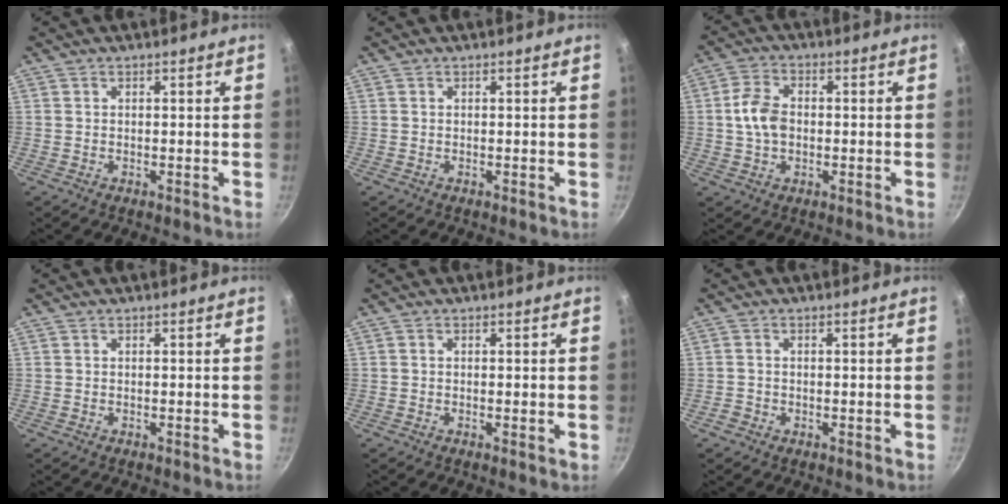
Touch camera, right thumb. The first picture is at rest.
{"total": 0.0}
{"total": 9.9, "force": [-0.3, 7.6, 6.3], "torque": [-0.094, 0.020, -0.017]}
{"total": 0.0}
{"total": 0.8, "force": [-0.1, 0.1, 0.8], "torque": [-0.013, -0.001, -0.004]}
{"total": 1.3, "force": [-0.7, 1.1, 0.4], "torque": [-0.006, 0.002, -0.012]}